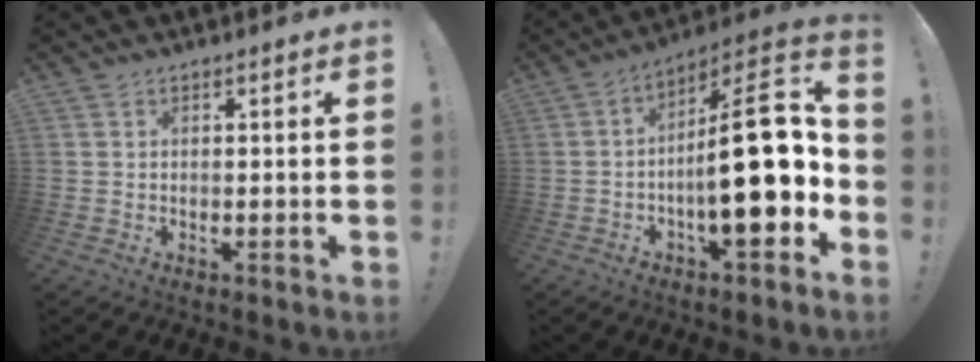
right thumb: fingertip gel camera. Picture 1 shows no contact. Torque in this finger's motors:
{"motor_torque": [2.78, 2.22, 2.19, -0.58, 0.46]}